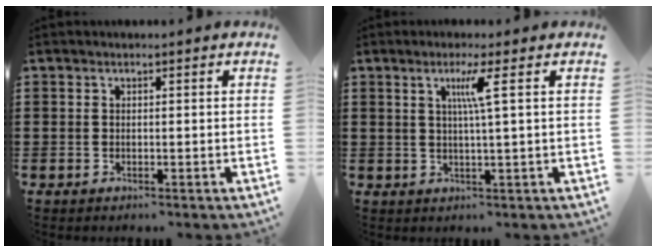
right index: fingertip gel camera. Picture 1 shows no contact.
{"total": 4.1, "force": [1.3, -0.6, 3.9], "torque": [-0.076, -0.004, 0.016]}